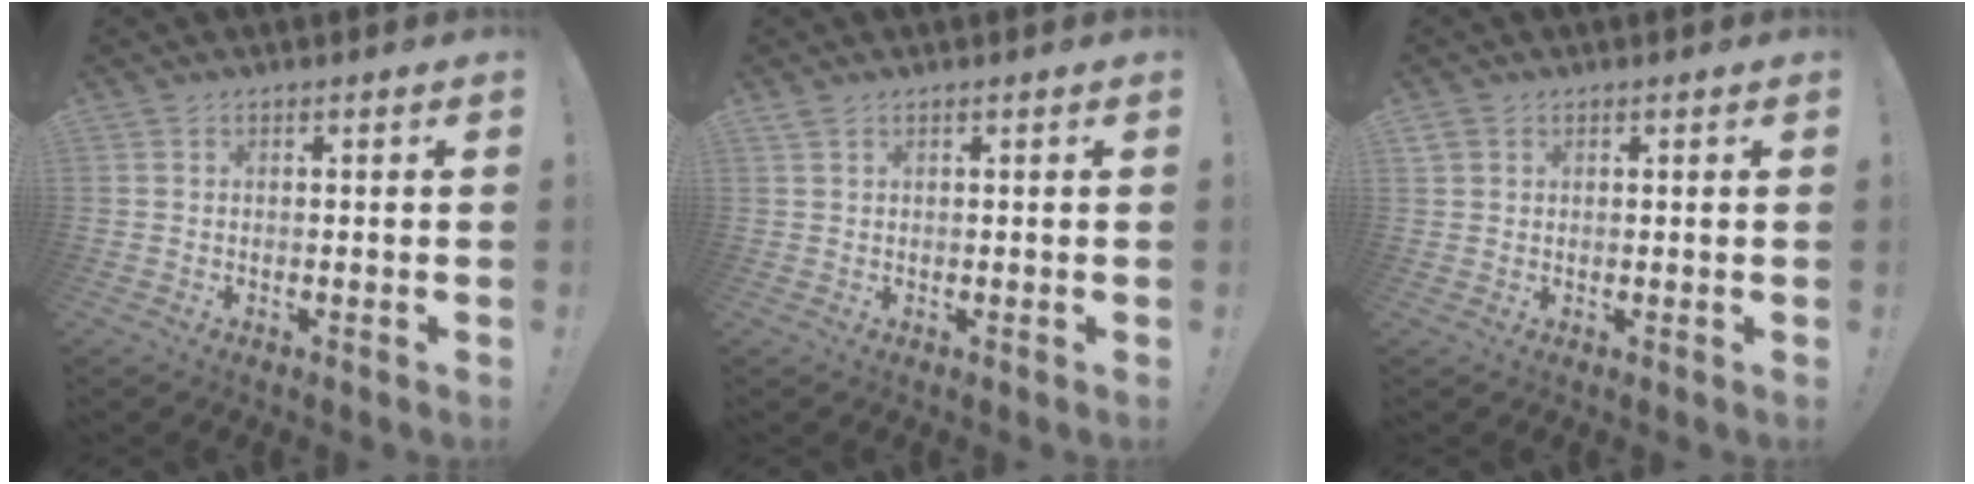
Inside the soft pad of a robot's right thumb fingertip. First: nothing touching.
{"total": 1.3, "force": [0.9, 0.5, 0.8], "torque": [-0.017, 0.001, 0.018]}
{"total": 2.1, "force": [1.4, 1.4, 0.5], "torque": [-0.006, -0.004, 0.026]}